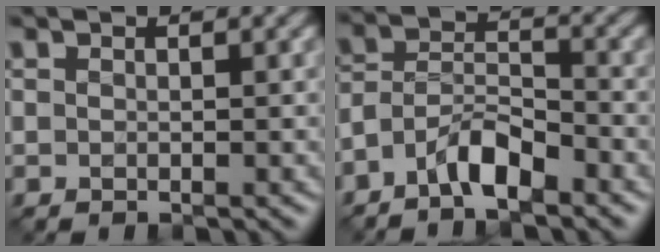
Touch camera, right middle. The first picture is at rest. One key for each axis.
{"total": 4.6, "fx": -3.4, "fy": 1.5, "fz": 2.7, "tx": -0.046, "ty": 0.006, "tz": -0.069}